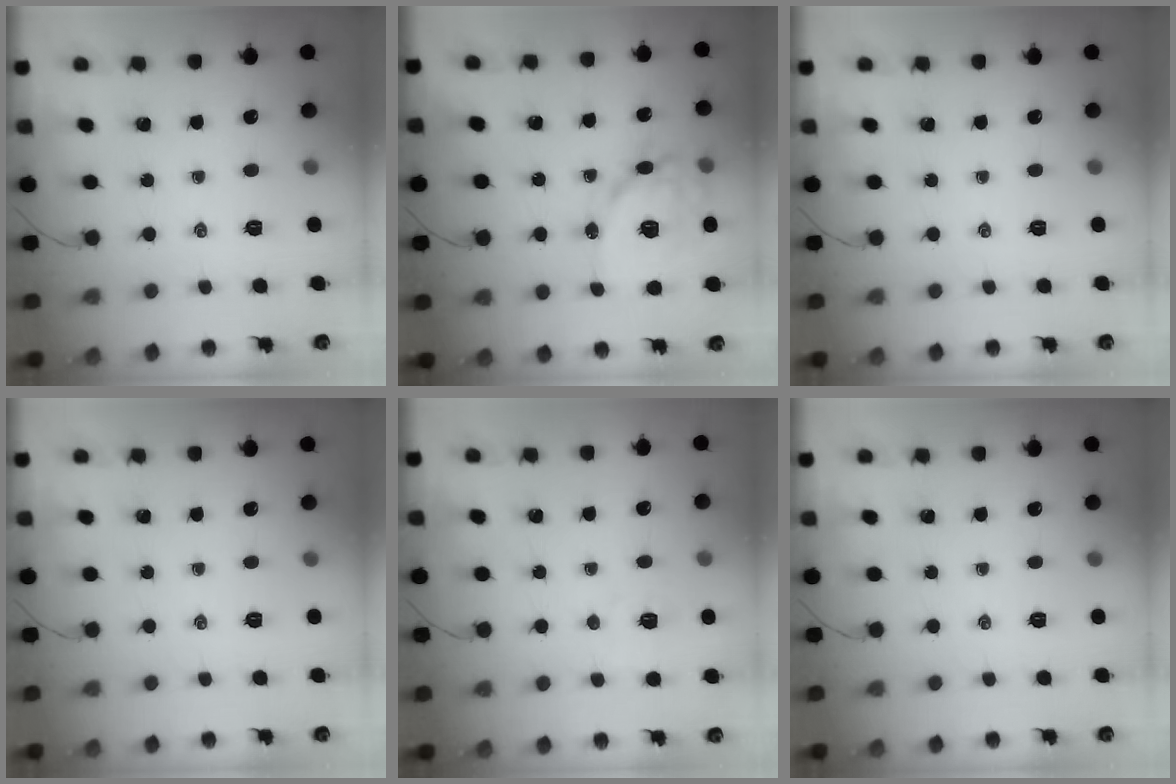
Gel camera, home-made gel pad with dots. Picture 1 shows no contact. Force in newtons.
{"total": 15.3, "press": 15.2, "slide": 2.2}
{"total": 0.0}
{"total": 0.0}
{"total": 4.1, "press": 4.0, "slide": 0.8}
{"total": 0.0}